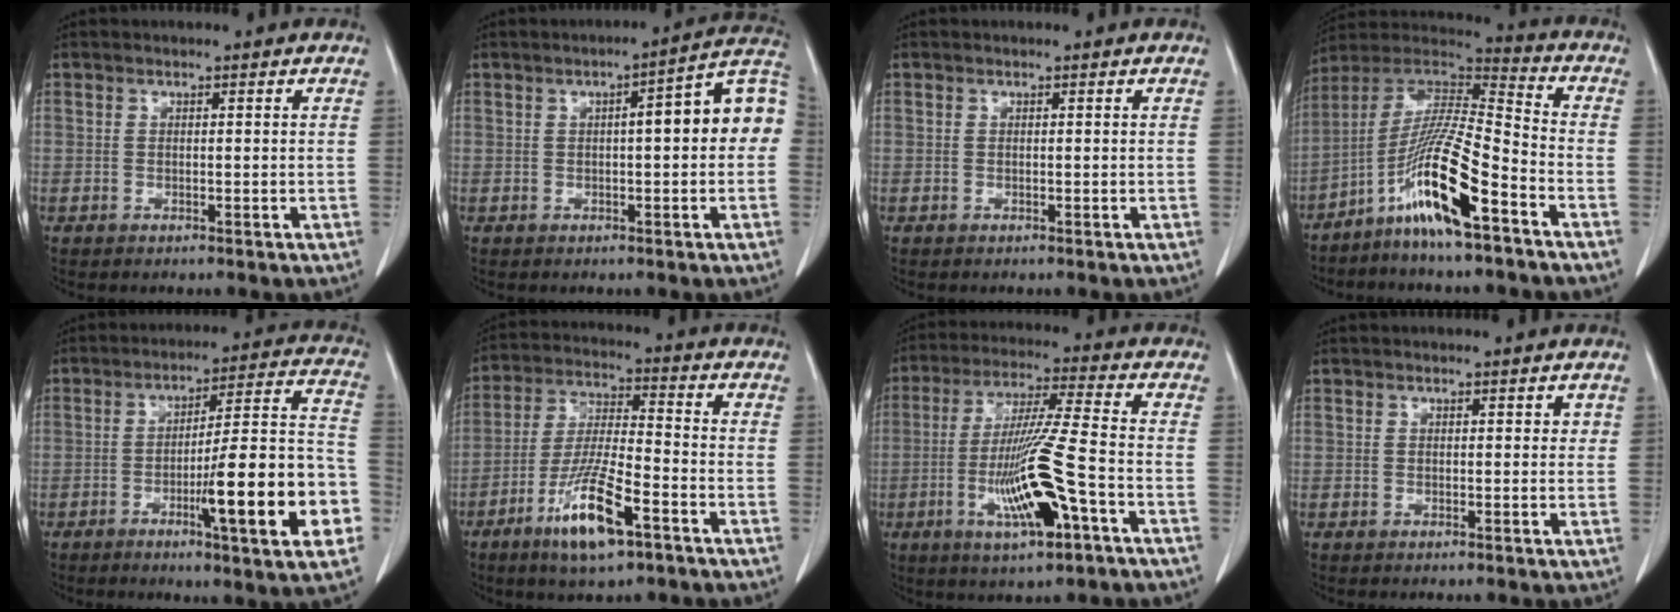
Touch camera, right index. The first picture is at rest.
{"total": 9.8, "force": [0.7, 1.6, 9.6], "torque": [-0.124, 0.036, 0.002]}
{"total": 0.0}
{"total": 13.9, "force": [-7.5, 0.5, 11.7], "torque": [-0.235, -0.006, -0.142]}
{"total": 17.9, "force": [-6.0, 1.2, 16.8], "torque": [-0.206, 0.011, -0.083]}
{"total": 11.9, "force": [-6.3, 2.0, 9.9], "torque": [-0.195, -0.016, -0.112]}
{"total": 14.0, "force": [-4.7, 0.3, 13.2], "torque": [-0.261, -0.013, -0.084]}
{"total": 1.1, "force": [0.5, 0.7, 0.5], "torque": [0.001, 0.002, 0.005]}